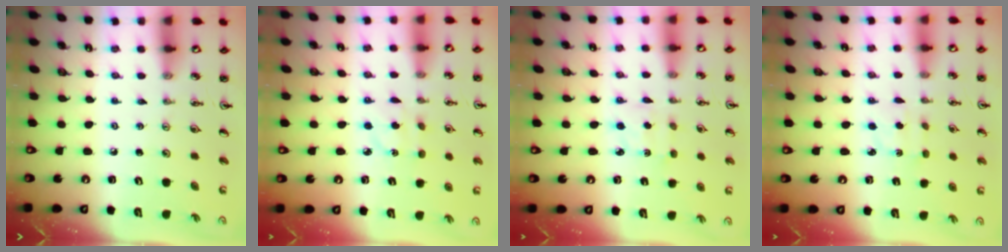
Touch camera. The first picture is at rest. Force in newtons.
{"total": 3.5, "press": 3.4, "slide": 0.7}
{"total": 1.7, "press": 1.5, "slide": 0.8}
{"total": 2.7, "press": 2.6, "slide": 0.5}